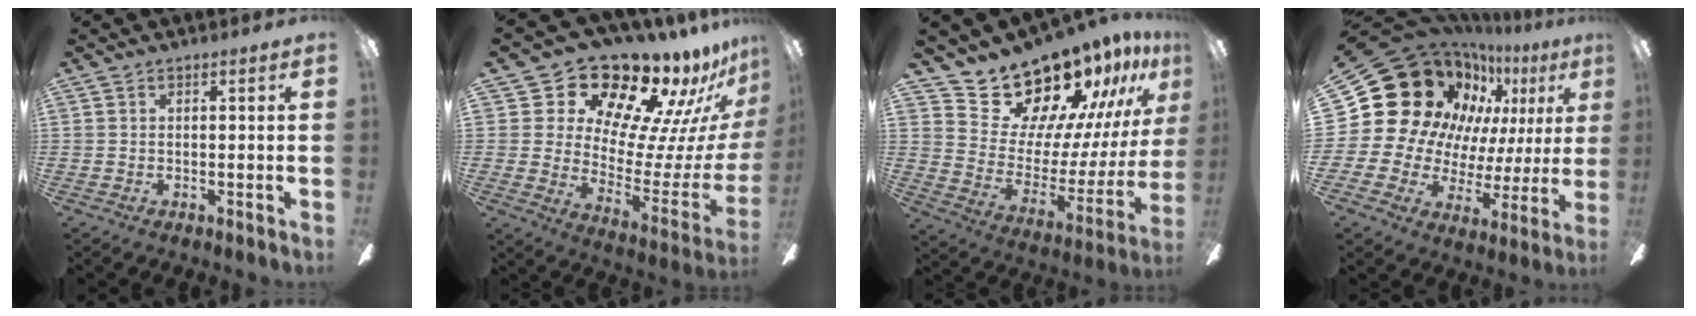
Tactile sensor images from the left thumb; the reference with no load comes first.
{"total": 19.4, "force": [16.2, 7.9, 7.2], "torque": [-0.113, -0.139, 0.284]}
{"total": 20.0, "force": [18.1, 7.2, 4.5], "torque": [-0.077, -0.157, 0.333]}
{"total": 22.8, "force": [12.0, 16.5, 10.3], "torque": [-0.183, -0.103, 0.257]}